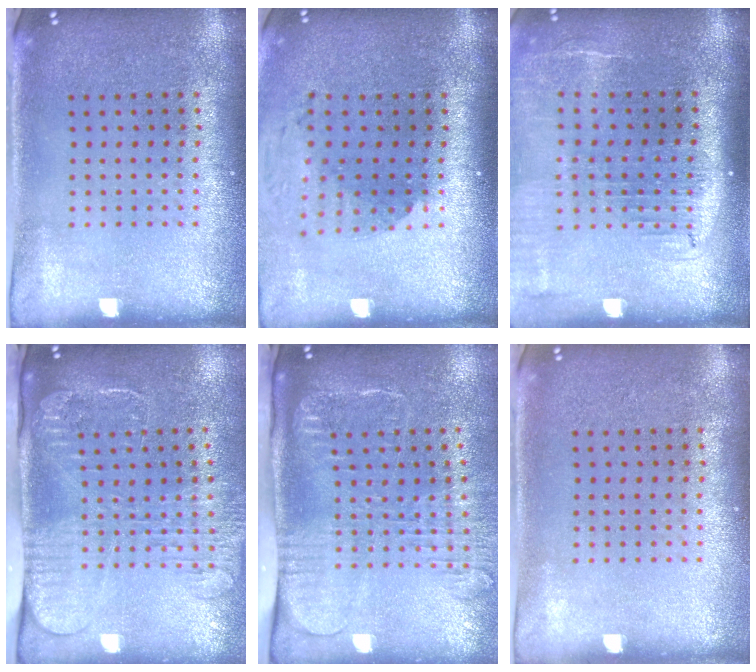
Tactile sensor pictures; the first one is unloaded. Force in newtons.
{"total": 1.8, "press": 1.5, "slide": 1.1}
{"total": 2.0, "press": 1.6, "slide": 1.2}
{"total": 2.6, "press": 2.1, "slide": 1.6}
{"total": 2.7, "press": 2.1, "slide": 1.7}
{"total": 0.0}